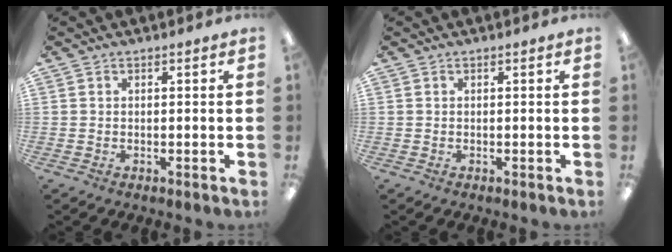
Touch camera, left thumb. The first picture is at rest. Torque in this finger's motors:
{"motor_torque": [0.00, 0.00, 0.00, 0.00, 0.00]}